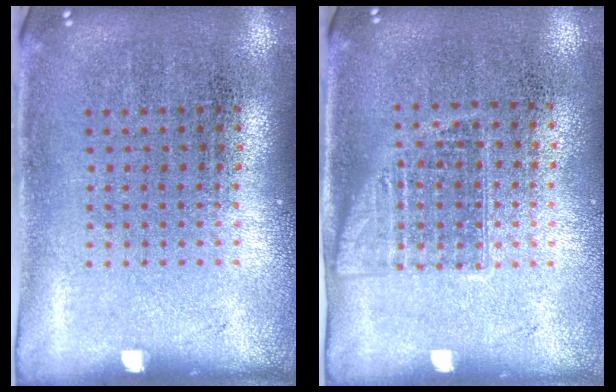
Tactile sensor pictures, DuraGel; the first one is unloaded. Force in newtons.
{"total": 1.0, "press": 0.9, "slide": 0.5}